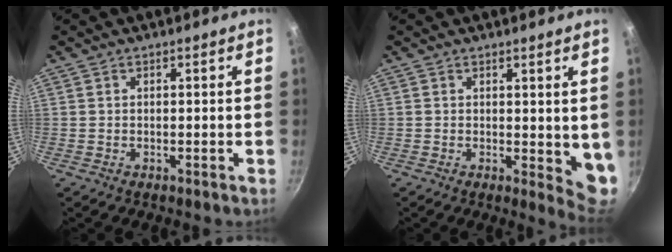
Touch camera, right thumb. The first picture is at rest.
{"total": 5.6, "force": [1.2, 2.5, 4.8], "torque": [-0.057, -0.016, 0.018]}